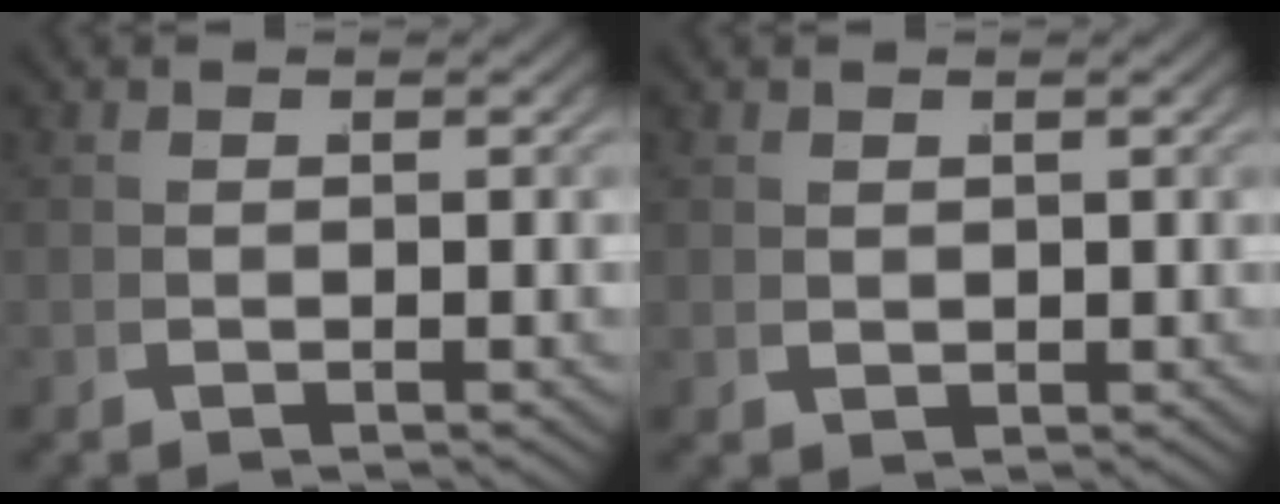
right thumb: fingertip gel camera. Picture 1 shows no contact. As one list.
[{"total": 0.9, "force": [0.6, 0.7, 0.3], "torque": [0.001, -0.003, 0.020]}]